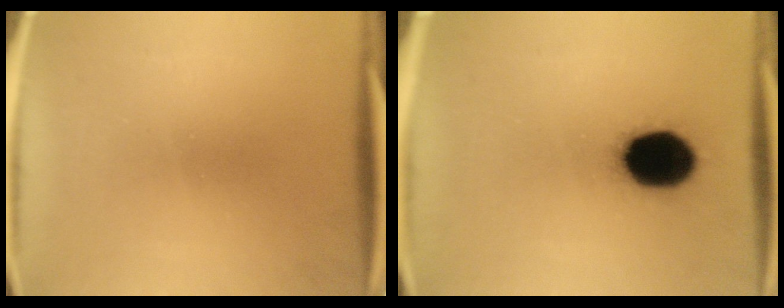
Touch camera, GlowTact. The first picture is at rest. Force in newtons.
{"total": 17.4}